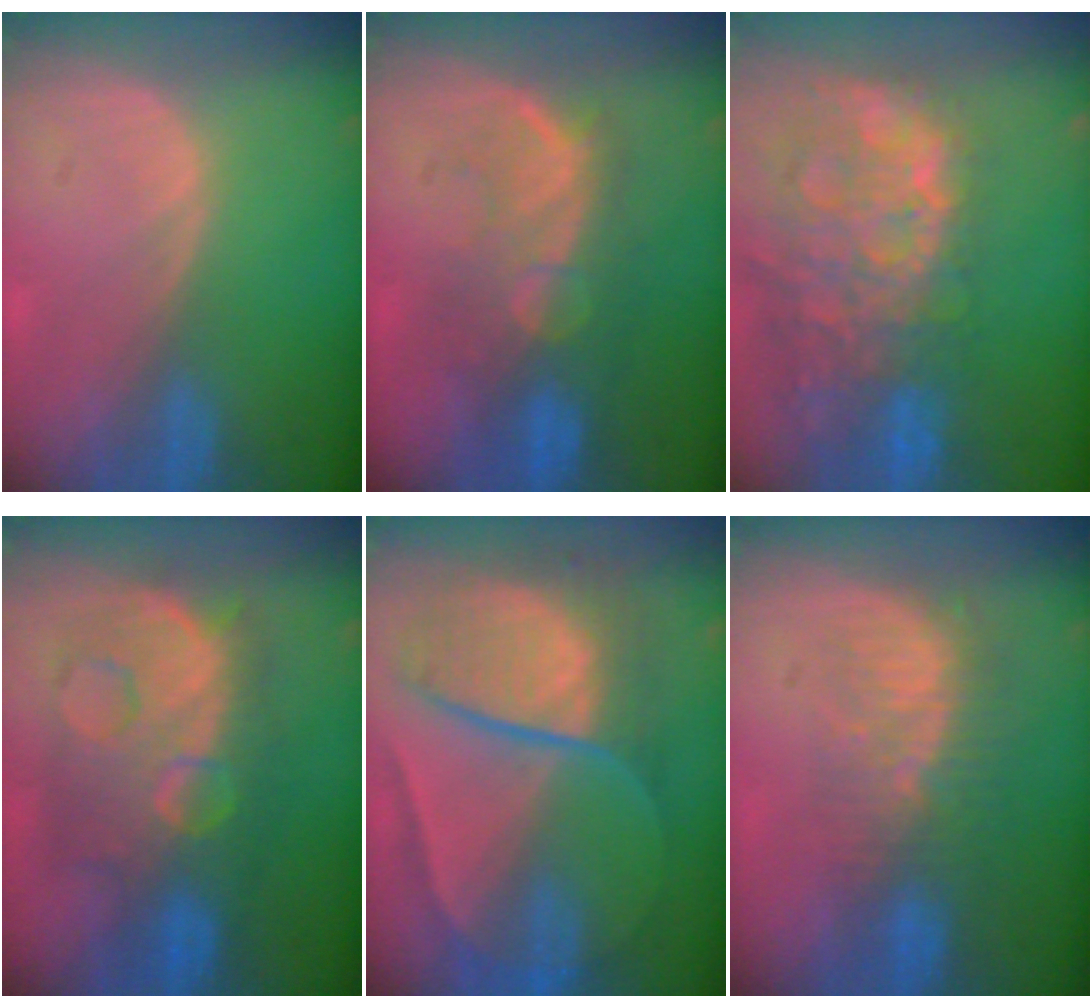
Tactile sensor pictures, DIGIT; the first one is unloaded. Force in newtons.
{"total": 9.4, "press": 8.7, "slide": 3.4}
{"total": 14.3, "press": 11.6, "slide": 8.3}
{"total": 12.3, "press": 12.3, "slide": 1.3}
{"total": 10.6, "press": 10.5, "slide": 1.1}
{"total": 8.5, "press": 7.6, "slide": 3.9}